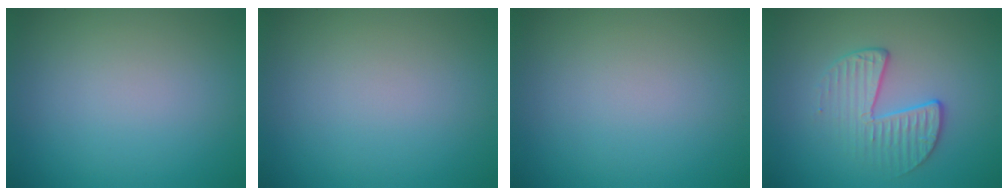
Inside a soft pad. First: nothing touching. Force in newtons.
{"total": 0.0}
{"total": 0.0}
{"total": 2.8, "press": 2.0, "slide": 1.9}